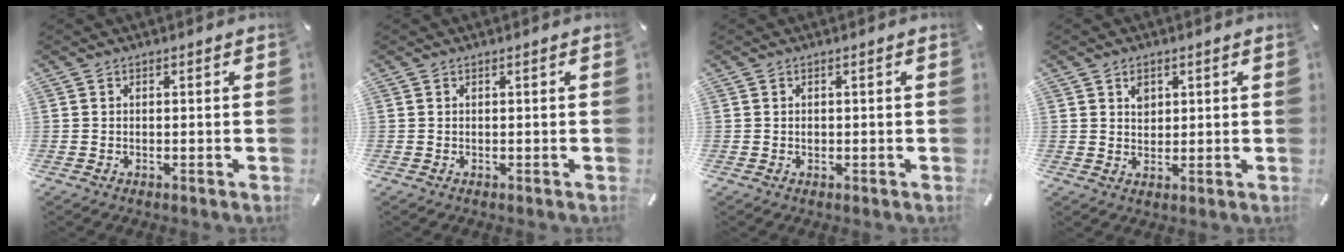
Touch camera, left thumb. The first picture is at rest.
{"total": 0.0}
{"total": 0.8, "force": [-0.1, 0.7, 0.4], "torque": [-0.007, 0.003, -0.004]}
{"total": 3.2, "force": [1.3, 2.8, 1.1], "torque": [-0.002, -0.005, 0.019]}